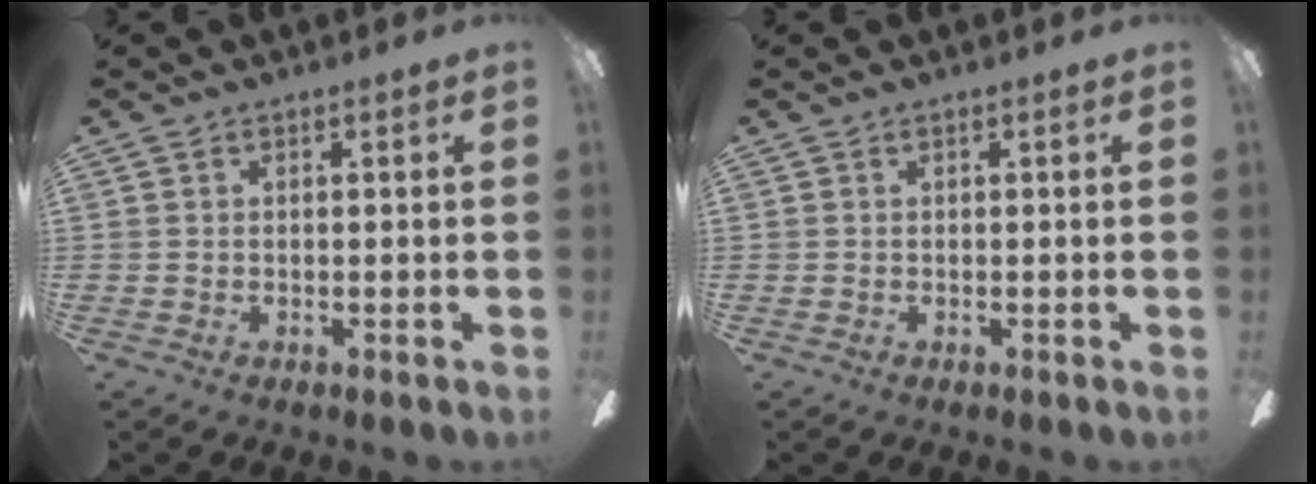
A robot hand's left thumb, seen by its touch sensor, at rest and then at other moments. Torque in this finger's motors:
{"motor_torque": [0.00, 0.00, 0.02, -0.02, 0.00]}